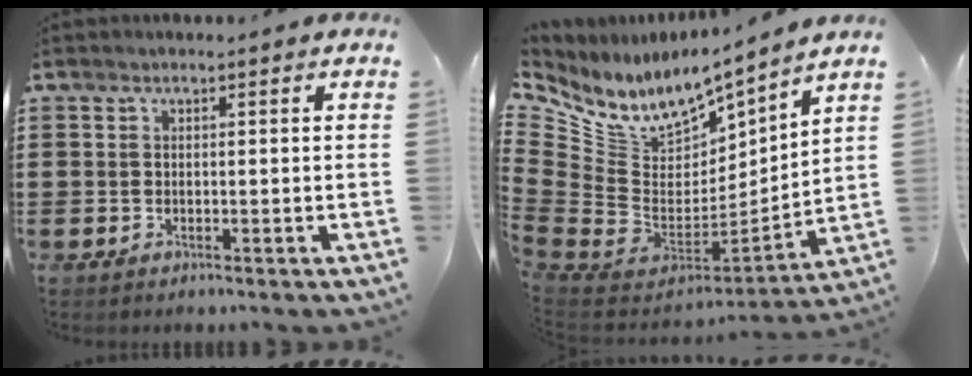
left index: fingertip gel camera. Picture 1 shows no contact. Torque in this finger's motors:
{"motor_torque": [0.66, 0.06, 0.13, 0.03]}